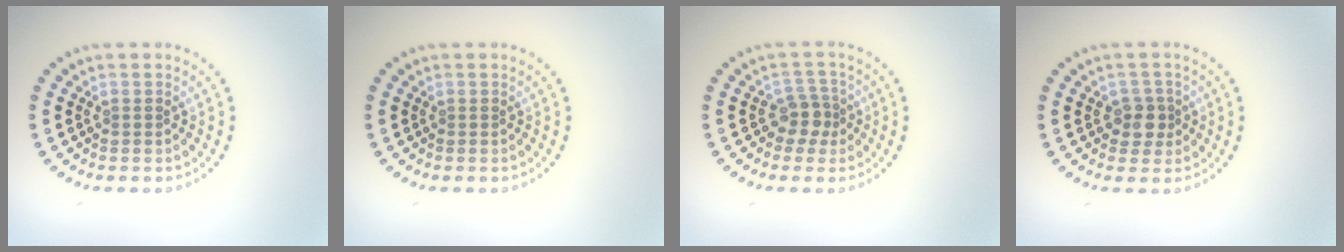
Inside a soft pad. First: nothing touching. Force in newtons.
{"total": 0.0}
{"total": 2.2, "press": 1.8, "slide": 1.3}
{"total": 2.1, "press": 1.7, "slide": 1.1}